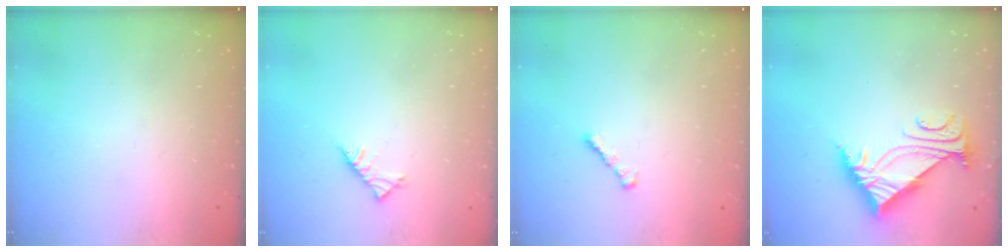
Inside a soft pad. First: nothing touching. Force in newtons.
{"total": 4.2, "press": 4.1, "slide": 0.7}
{"total": 2.4, "press": 2.3, "slide": 0.6}
{"total": 7.5, "press": 7.5, "slide": 0.4}